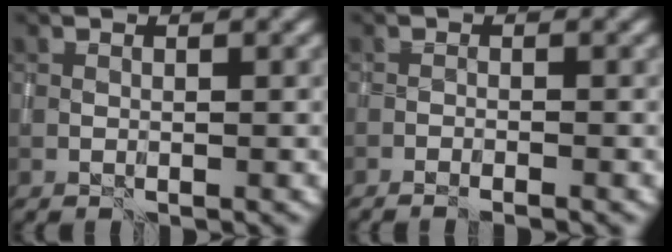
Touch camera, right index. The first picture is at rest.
{"total": 1.7, "force": [-1.4, 0.3, 1.0], "torque": [-0.019, 0.005, -0.026]}